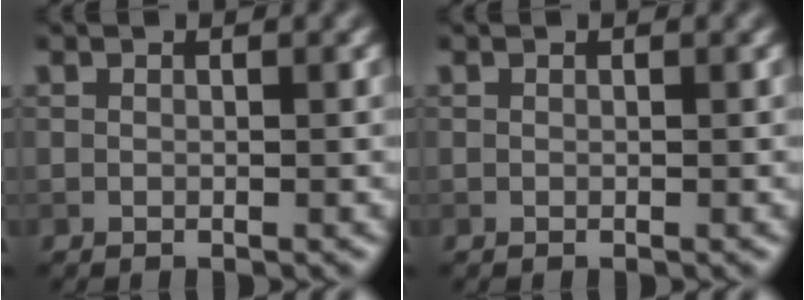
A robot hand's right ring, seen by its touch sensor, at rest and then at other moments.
{"total": 0.0}